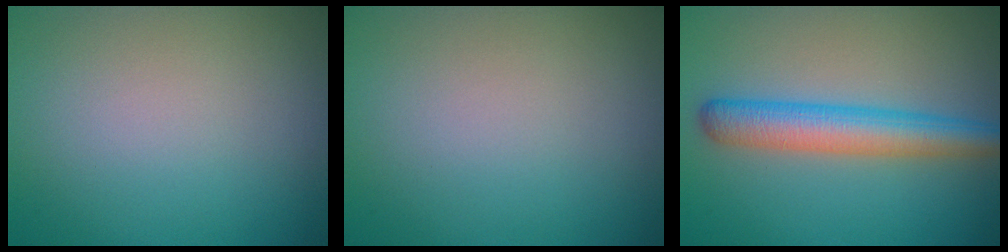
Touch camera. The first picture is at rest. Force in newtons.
{"total": 0.0}
{"total": 4.9, "press": 4.9, "slide": 0.1}